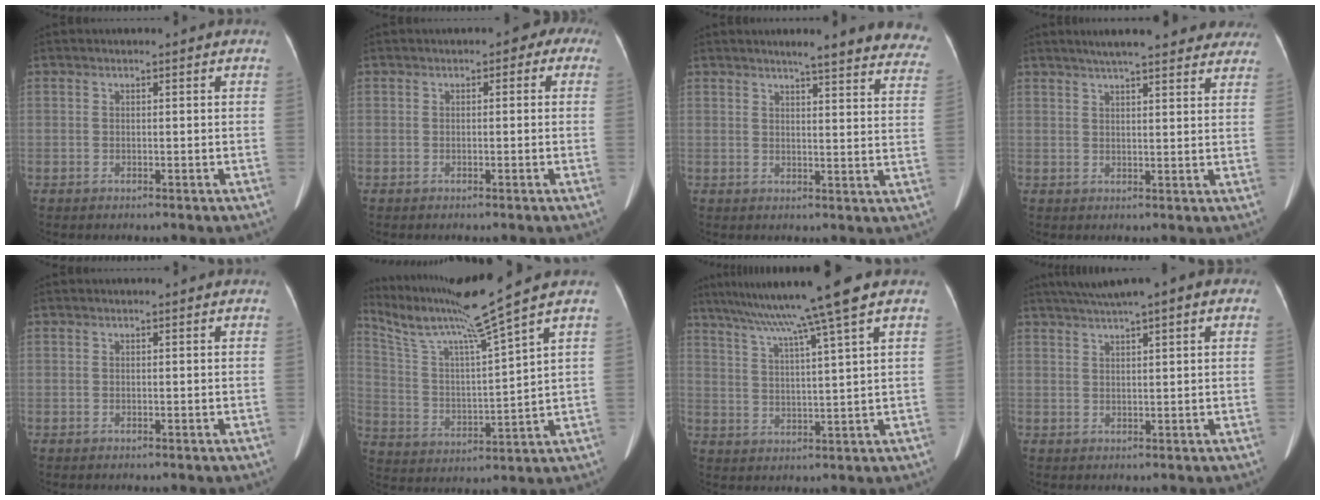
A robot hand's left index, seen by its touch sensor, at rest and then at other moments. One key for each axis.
{"total": 2.5, "fx": 0.5, "fy": 1.8, "fz": 1.7, "tx": -0.005, "ty": 0.017, "tz": -0.006}
{"total": 18.3, "fx": 16.6, "fy": 1.9, "fz": 7.5, "tx": -0.075, "ty": -0.046, "tz": 0.174}
{"total": 18.2, "fx": 15.8, "fy": 3.2, "fz": 8.4, "tx": -0.107, "ty": 0.029, "tz": 0.193}
{"total": 0.0}
{"total": 13.7, "fx": 11.3, "fy": -3.5, "fz": 7.1, "tx": -0.141, "ty": -0.014, "tz": 0.213}
{"total": 13.3, "fx": 9.9, "fy": -2.8, "fz": 8.4, "tx": -0.139, "ty": 0.004, "tz": 0.148}
{"total": 7.7, "fx": 5.2, "fy": 1.2, "fz": 5.5, "tx": -0.087, "ty": 0.042, "tz": 0.077}